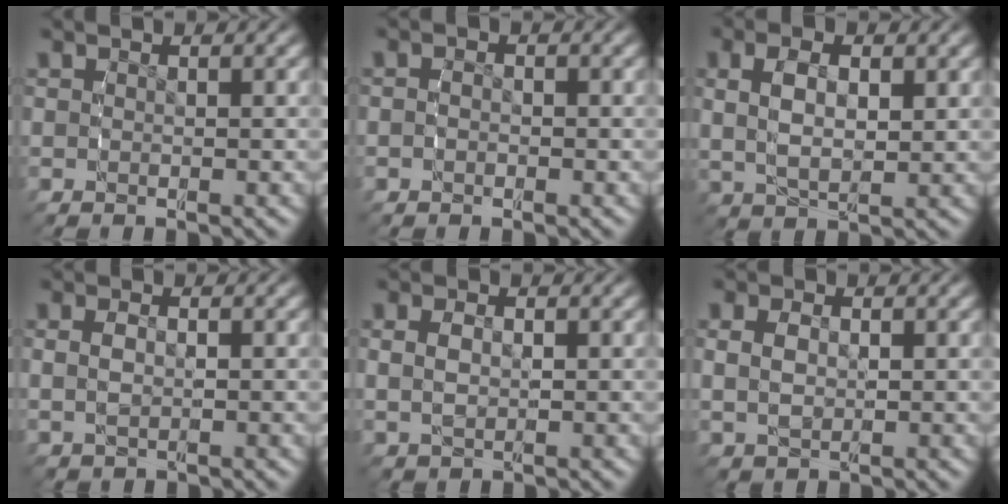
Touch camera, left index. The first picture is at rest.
{"total": 0.8, "force": [-0.5, 0.5, 0.4], "torque": [-0.015, -0.005, -0.010]}
{"total": 4.4, "force": [1.0, 2.5, 3.5], "torque": [-0.064, -0.005, 0.025]}
{"total": 2.2, "force": [0.1, 1.6, 1.6], "torque": [-0.042, -0.011, 0.011]}
{"total": 2.5, "force": [0.2, 1.8, 1.7], "torque": [-0.042, -0.011, 0.015]}
{"total": 2.9, "force": [0.3, 2.2, 1.9], "torque": [-0.047, -0.014, 0.018]}